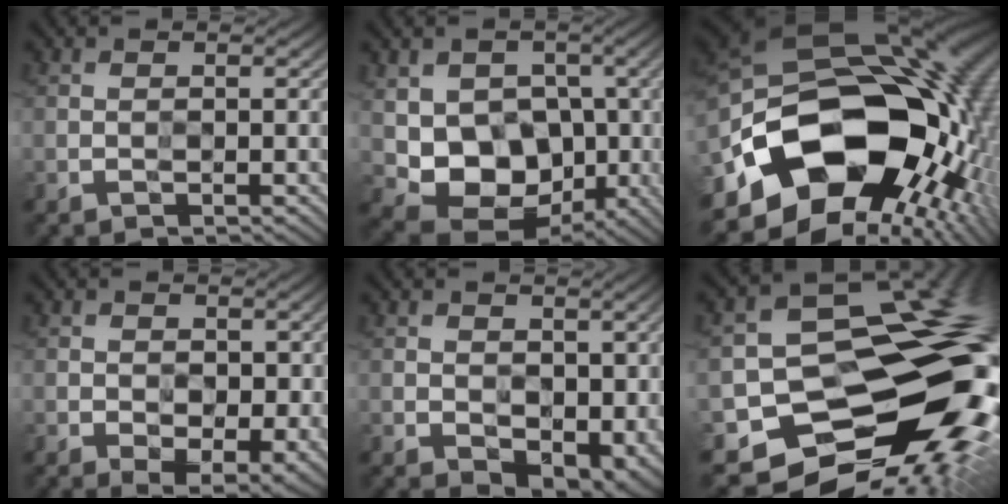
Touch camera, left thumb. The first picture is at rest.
{"total": 10.7, "force": [-0.7, 8.5, 6.5], "torque": [-0.117, -0.024, -0.015]}
{"total": 21.9, "force": [-4.4, 15.5, 14.9], "torque": [-0.301, -0.070, -0.037]}
{"total": 4.5, "force": [-0.7, 2.9, 3.3], "torque": [-0.053, -0.020, -0.011]}
{"total": 5.4, "force": [0.1, 3.8, 3.8], "torque": [-0.069, -0.021, 0.006]}
{"total": 17.8, "force": [-2.6, 13.7, 11.0], "torque": [-0.161, -0.024, -0.021]}